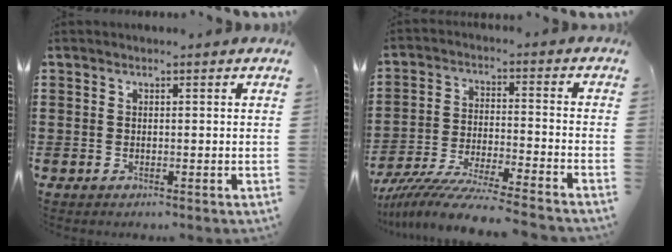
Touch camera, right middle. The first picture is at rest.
{"total": 8.7, "force": [-8.1, -0.4, 3.0], "torque": [-0.060, -0.004, -0.160]}